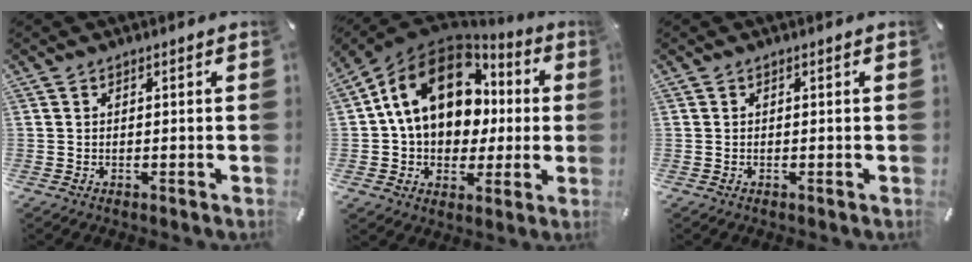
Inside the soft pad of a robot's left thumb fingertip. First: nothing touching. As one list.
[{"total": 17.3, "force": [4.3, 13.2, 10.3], "torque": [-0.199, -0.011, 0.081]}, {"total": 0.0}]